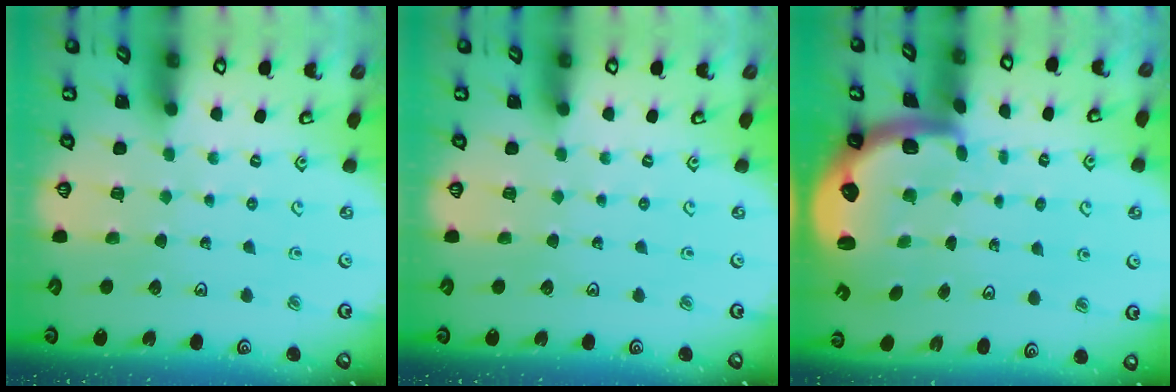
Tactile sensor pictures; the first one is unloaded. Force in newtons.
{"total": 0.0}
{"total": 2.8, "press": 2.5, "slide": 1.4}